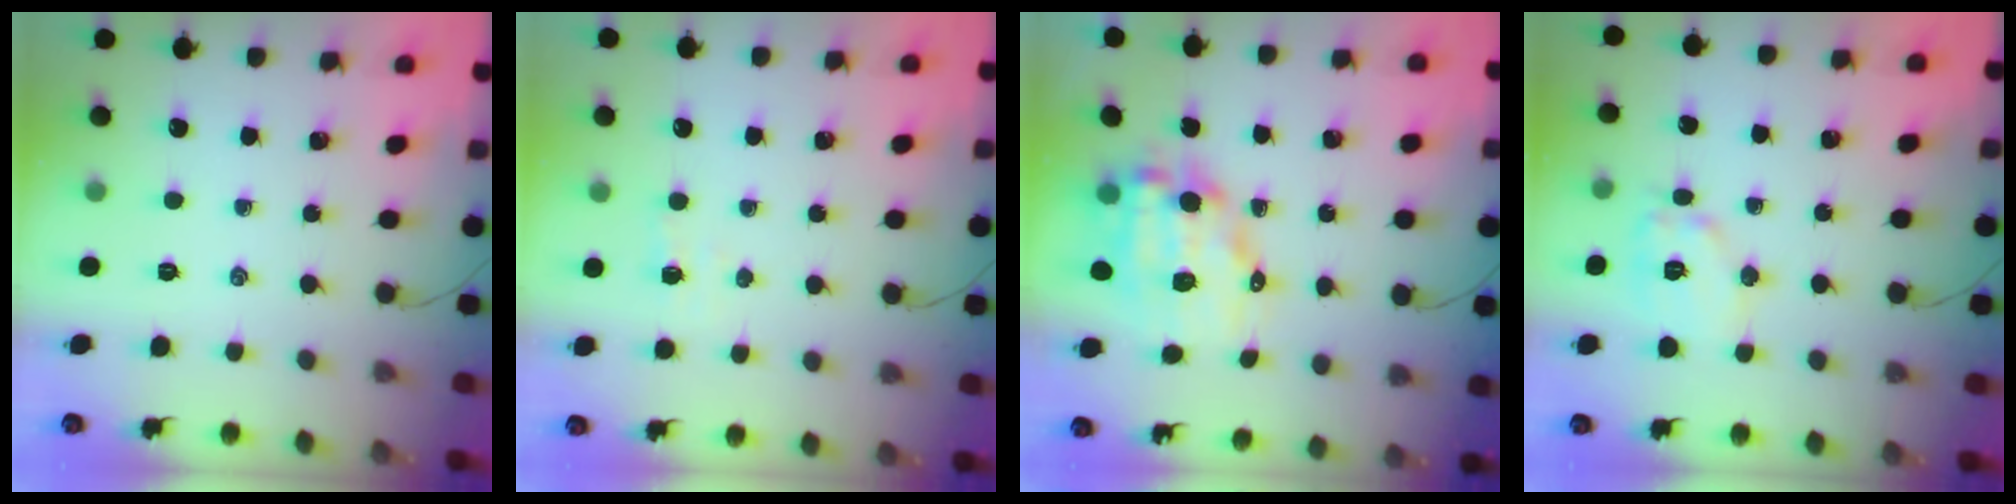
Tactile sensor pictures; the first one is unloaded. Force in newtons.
{"total": 1.8, "press": 1.7, "slide": 0.6}
{"total": 10.6, "press": 10.2, "slide": 2.8}
{"total": 9.7, "press": 9.7, "slide": 0.4}